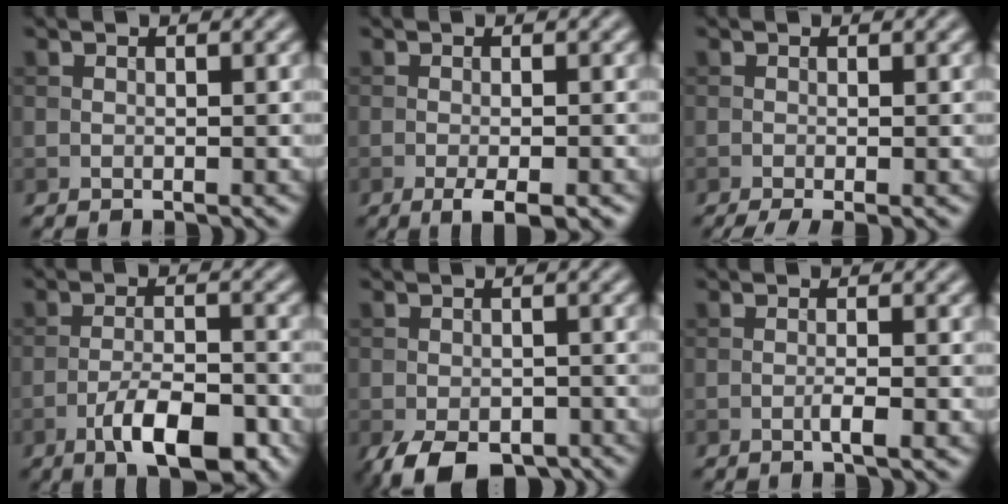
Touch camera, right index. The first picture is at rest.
{"total": 3.1, "force": [-1.7, 0.6, 2.5], "torque": [-0.044, -0.004, -0.027]}
{"total": 2.8, "force": [-1.5, 0.7, 2.3], "torque": [-0.039, -0.007, -0.028]}
{"total": 7.0, "force": [-4.0, 2.3, 5.2], "torque": [-0.089, 0.005, -0.068]}
{"total": 6.0, "force": [-4.0, 2.9, 3.5], "torque": [-0.050, -0.016, -0.059]}
{"total": 1.7, "force": [-0.7, 0.2, 1.6], "torque": [-0.026, 0.002, -0.014]}